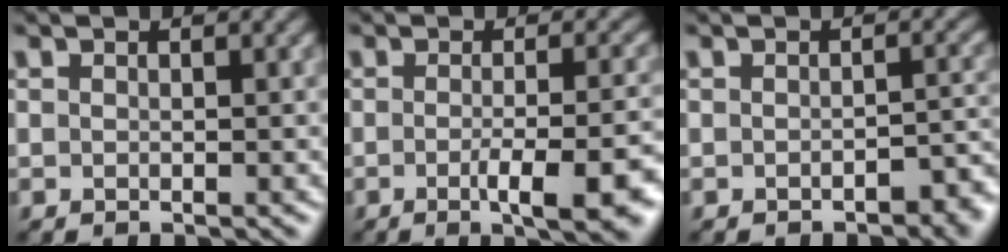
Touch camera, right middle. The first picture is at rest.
{"total": 7.7, "force": [-2.4, 2.3, 7.0], "torque": [-0.083, -0.008, -0.029]}
{"total": 3.3, "force": [-1.4, 1.2, 2.7], "torque": [-0.035, -0.003, -0.015]}